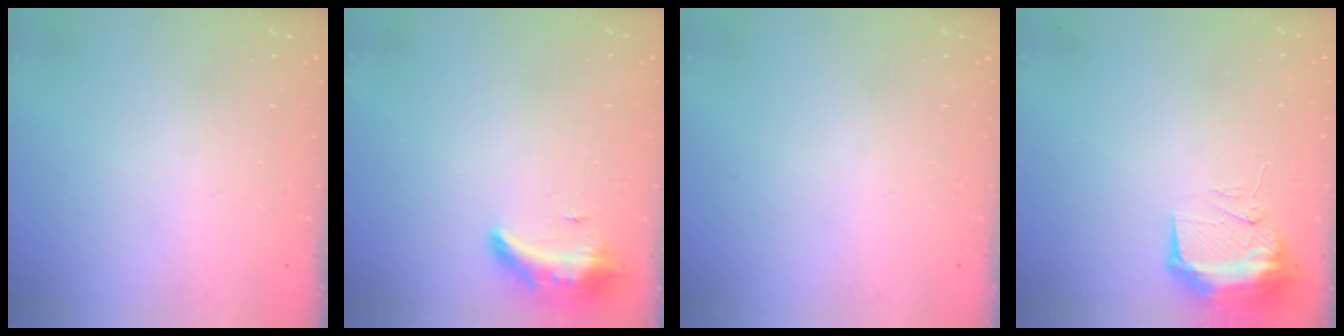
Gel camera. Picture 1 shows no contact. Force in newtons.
{"total": 8.2, "press": 8.1, "slide": 1.6}
{"total": 0.0}
{"total": 9.8, "press": 9.7, "slide": 1.2}